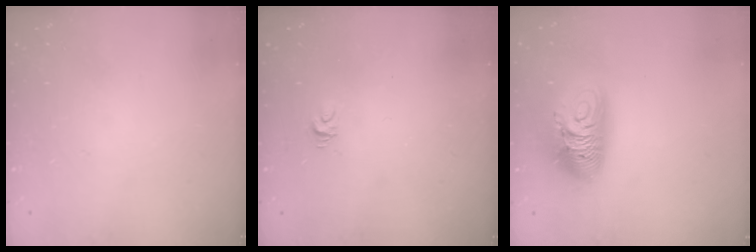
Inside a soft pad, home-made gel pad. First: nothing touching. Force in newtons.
{"total": 4.5, "press": 4.5, "slide": 0.4}
{"total": 11.3, "press": 11.3, "slide": 0.8}